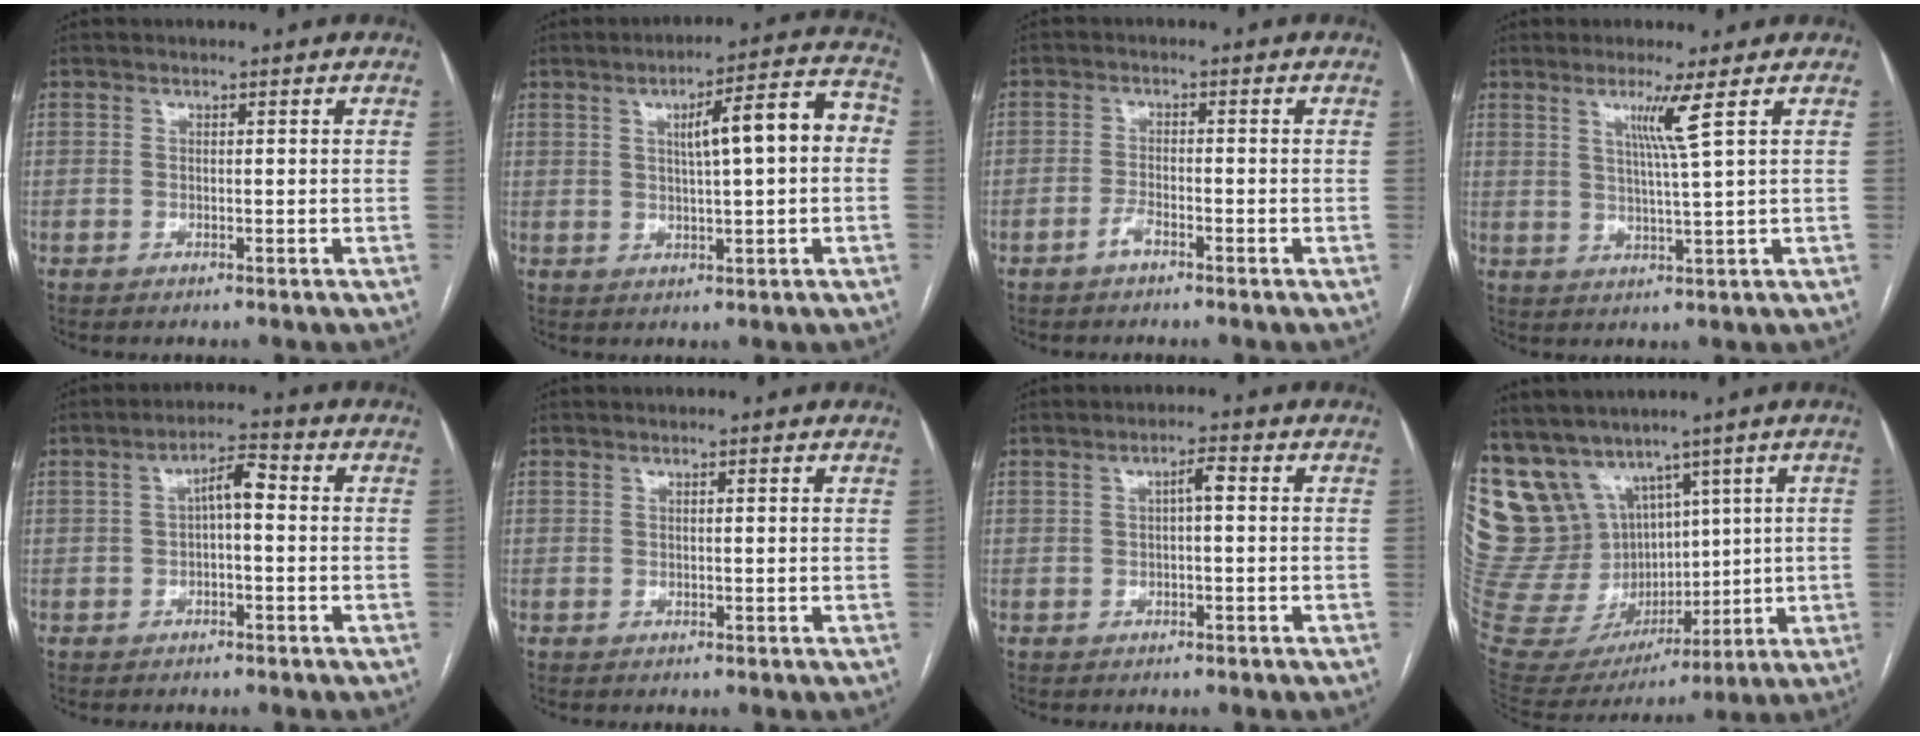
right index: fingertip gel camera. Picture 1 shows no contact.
{"total": 10.2, "force": [1.4, 1.8, 10.0], "torque": [-0.139, 0.032, 0.019]}
{"total": 2.0, "force": [-1.5, 0.5, 1.2], "torque": [-0.026, 0.001, -0.029]}
{"total": 5.0, "force": [2.4, -1.6, 4.1], "torque": [-0.079, -0.012, 0.046]}
{"total": 4.6, "force": [0.4, 1.6, 4.4], "torque": [-0.078, 0.025, 0.006]}
{"total": 0.9, "force": [0.5, 0.2, 0.7], "torque": [-0.016, 0.005, 0.006]}
{"total": 2.4, "force": [0.4, 0.6, 2.3], "torque": [-0.039, 0.010, 0.006]}
{"total": 23.7, "force": [11.2, 17.6, 11.3], "torque": [-0.255, 0.071, 0.245]}